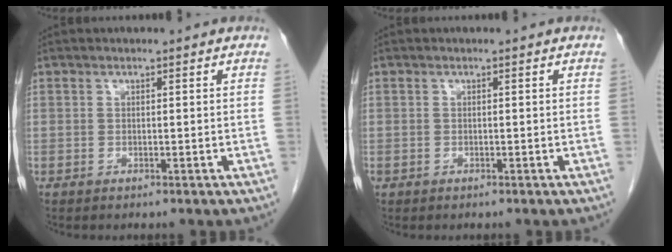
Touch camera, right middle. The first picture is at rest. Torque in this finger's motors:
{"motor_torque": [0.67, -0.54, 0.01, 0.00]}